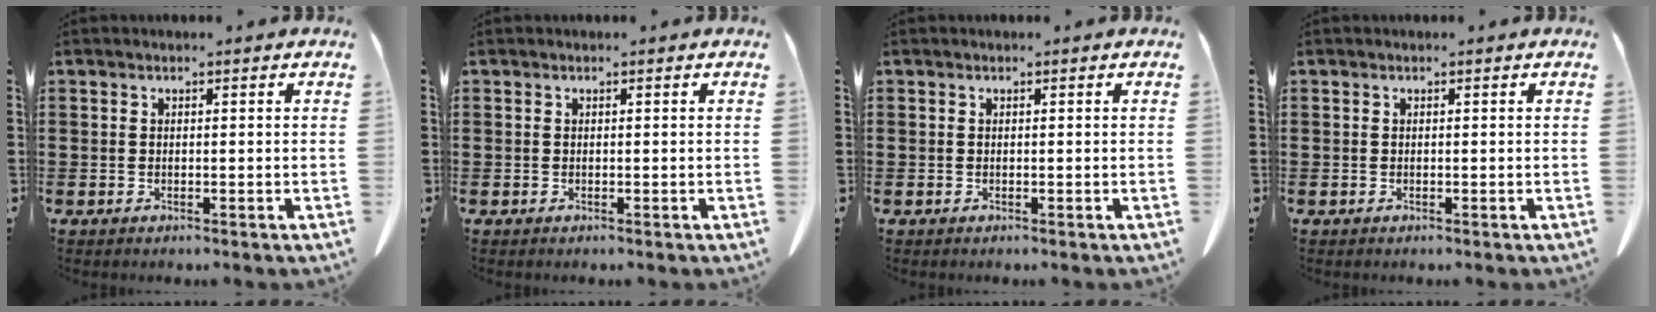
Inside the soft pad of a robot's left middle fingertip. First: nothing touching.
{"total": 0.0}
{"total": 0.0}
{"total": 0.0}